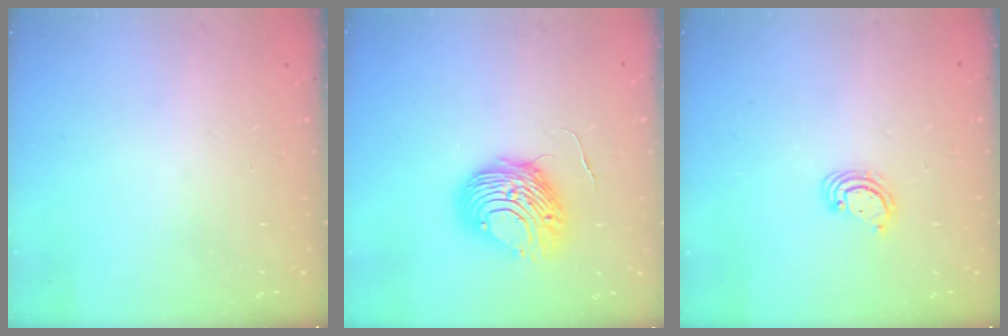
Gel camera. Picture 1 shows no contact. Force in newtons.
{"total": 9.7, "press": 9.6, "slide": 1.1}
{"total": 2.5, "press": 2.5, "slide": 0.3}